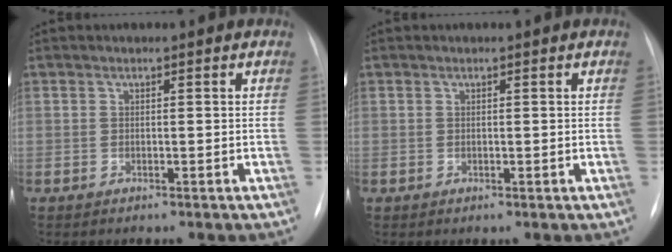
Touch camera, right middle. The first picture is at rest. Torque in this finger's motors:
{"motor_torque": [0.09, -0.07, 0.00, -0.04]}